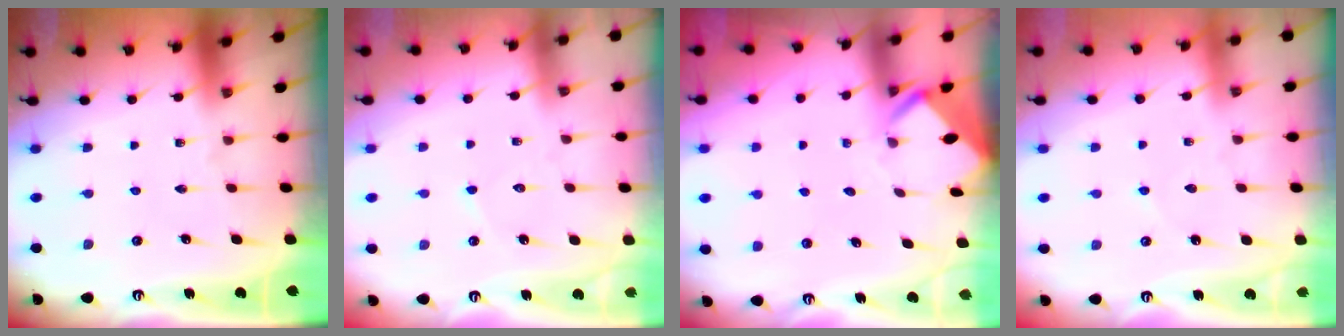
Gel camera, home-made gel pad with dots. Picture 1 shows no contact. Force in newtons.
{"total": 2.8, "press": 2.8, "slide": 0.2}
{"total": 3.2, "press": 3.2, "slide": 0.3}
{"total": 1.8, "press": 1.8, "slide": 0.2}